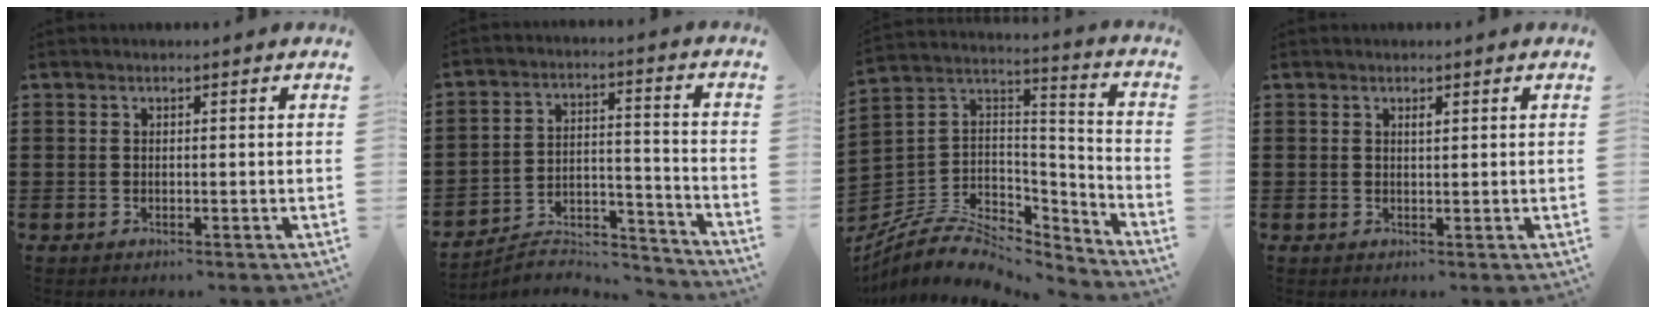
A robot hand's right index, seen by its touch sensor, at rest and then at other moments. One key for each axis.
{"total": 6.3, "fx": -6.0, "fy": 1.4, "fz": 1.3, "tx": -0.016, "ty": 0.012, "tz": -0.116}
{"total": 7.5, "fx": -5.3, "fy": 4.3, "fz": 3.2, "tx": -0.077, "ty": 0.004, "tz": -0.102}
{"total": 0.8, "fx": 0.4, "fy": 0.2, "fz": 0.7, "tx": -0.014, "ty": 0.001, "tz": 0.006}